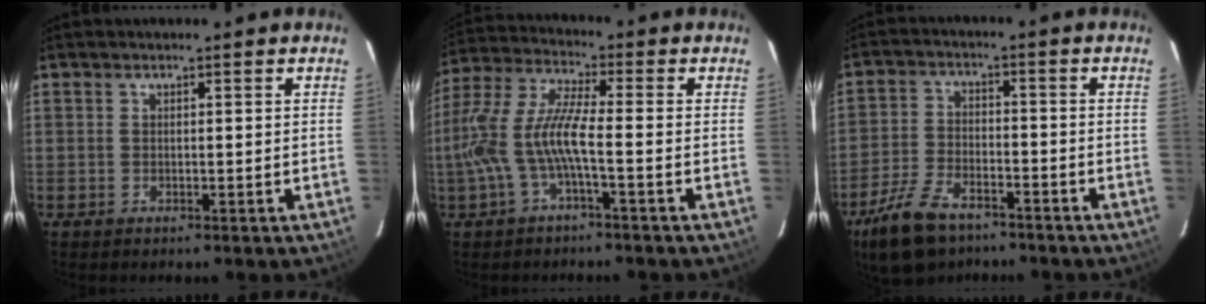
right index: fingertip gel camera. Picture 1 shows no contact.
{"total": 11.3, "force": [-3.4, 1.7, 10.7], "torque": [-0.230, 0.000, -0.065]}
{"total": 11.7, "force": [-8.3, 5.6, 6.1], "torque": [-0.153, -0.009, -0.155]}